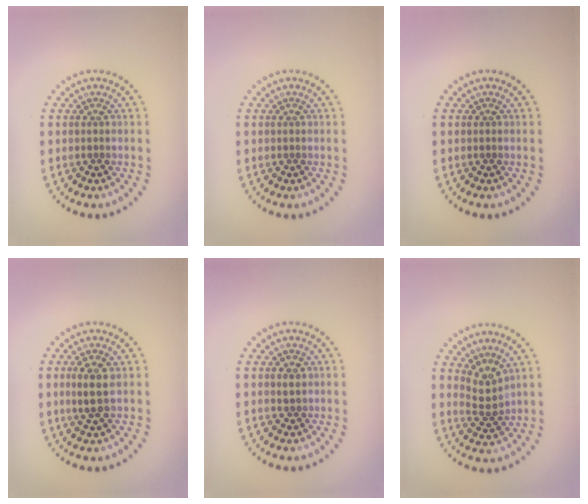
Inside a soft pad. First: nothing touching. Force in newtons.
{"total": 0.0}
{"total": 0.0}
{"total": 2.6, "press": 2.5, "slide": 0.7}
{"total": 0.7, "press": 0.6, "slide": 0.3}
{"total": 2.5, "press": 1.7, "slide": 1.8}